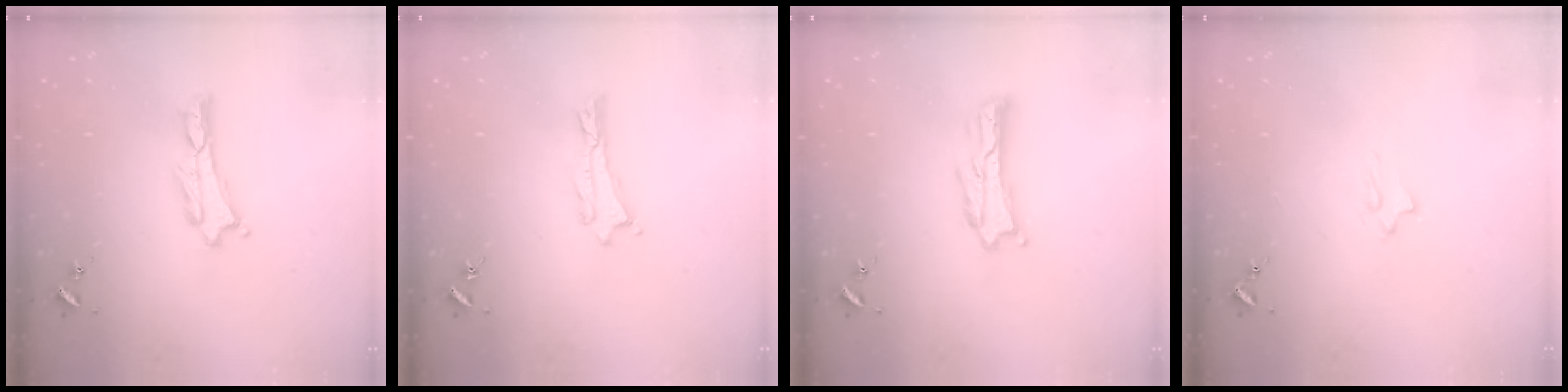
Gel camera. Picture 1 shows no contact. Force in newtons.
{"total": 0.0}
{"total": 1.6, "press": 1.6, "slide": 0.3}
{"total": 2.0, "press": 2.0, "slide": 0.4}